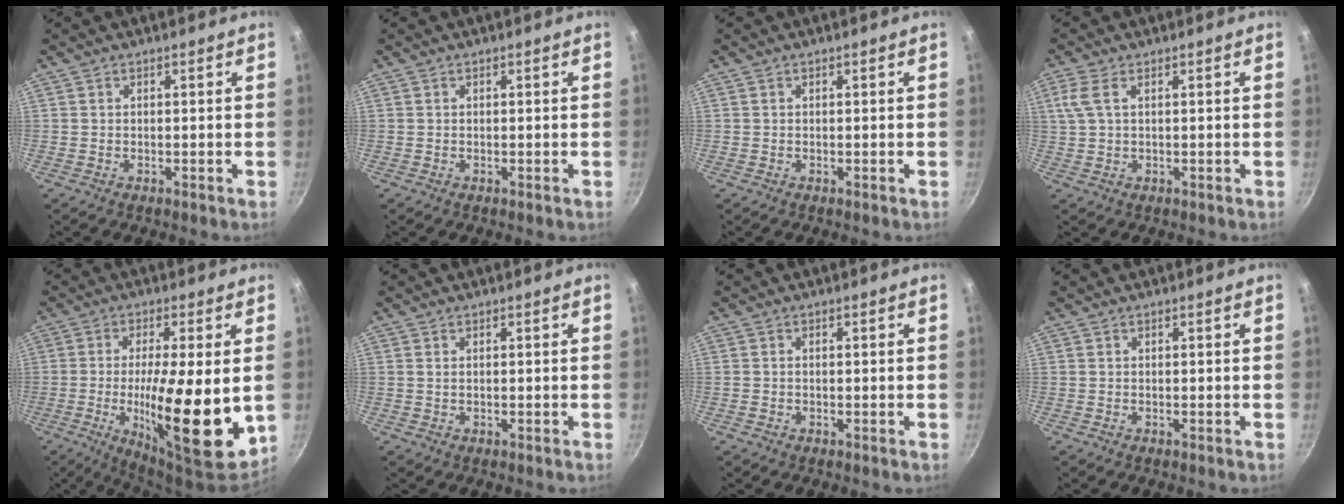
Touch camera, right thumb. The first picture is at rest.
{"total": 0.0}
{"total": 0.0}
{"total": 3.9, "force": [1.2, 1.7, 3.3], "torque": [-0.078, 0.006, 0.027]}
{"total": 19.3, "force": [-1.9, 4.9, 18.5], "torque": [-0.285, -0.017, -0.028]}
{"total": 0.7, "force": [0.2, 0.4, 0.5], "torque": [-0.007, 0.001, 0.003]}
{"total": 0.5, "force": [-0.1, 0.5, 0.2], "torque": [-0.001, 0.002, -0.002]}
{"total": 0.0}